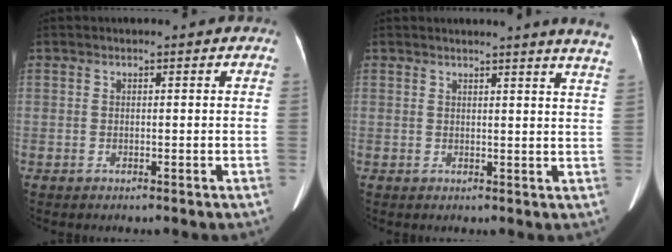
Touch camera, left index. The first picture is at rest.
{"total": 8.6, "force": [7.8, -1.2, 3.3], "torque": [-0.032, -0.046, 0.064]}